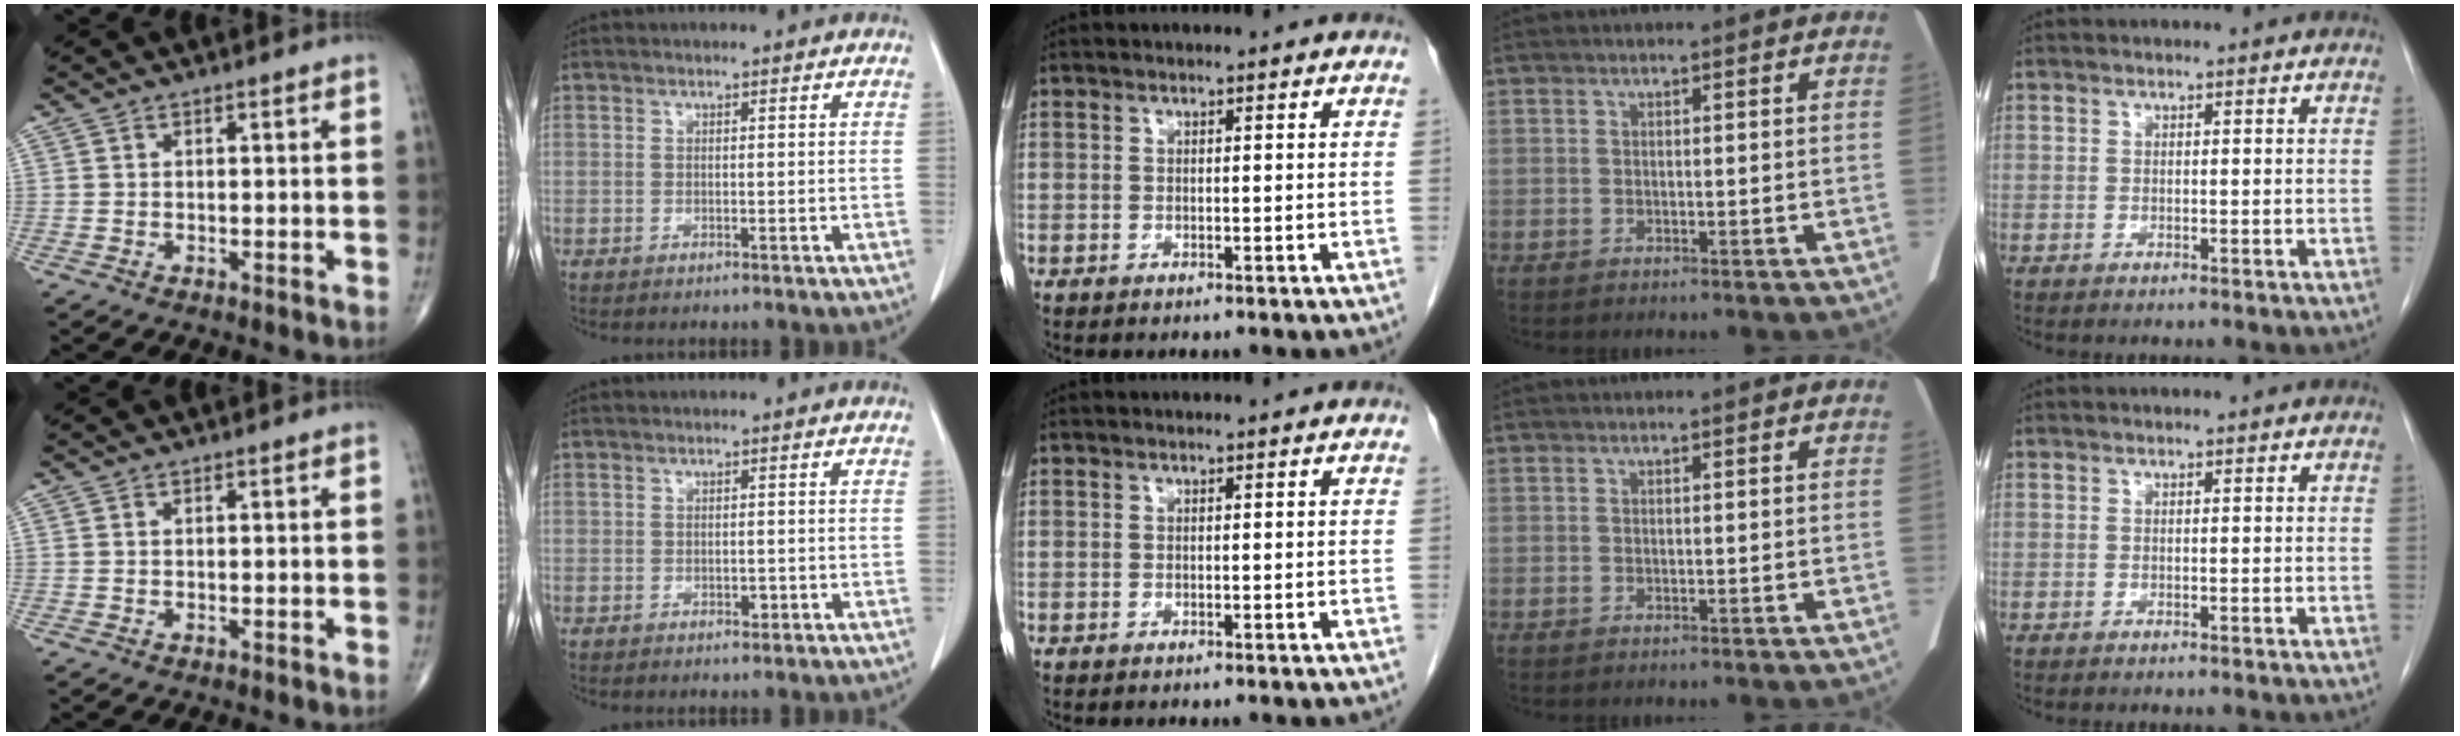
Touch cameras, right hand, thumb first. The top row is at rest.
{"index": {"total": 1.0, "force": [-0.3, 0.7, 0.7], "torque": [-0.011, 0.000, -0.002]}}